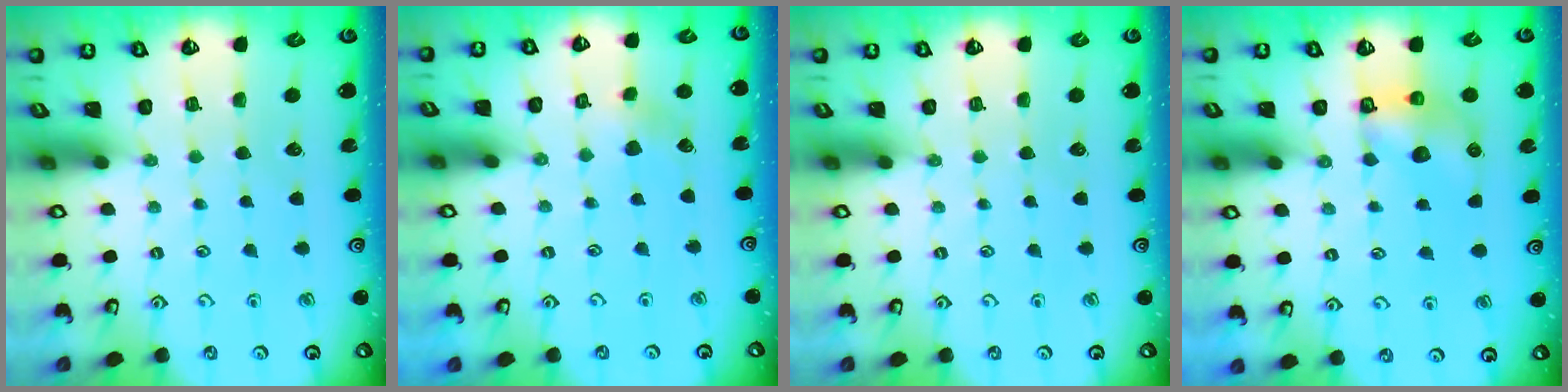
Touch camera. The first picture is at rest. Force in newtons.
{"total": 4.0, "press": 4.0, "slide": 0.4}
{"total": 0.0}
{"total": 6.7, "press": 6.7, "slide": 0.1}